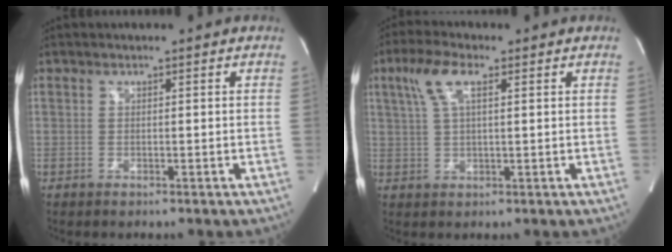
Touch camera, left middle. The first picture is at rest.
{"total": 5.8, "force": [2.5, 1.6, 5.0], "torque": [-0.113, 0.019, 0.052]}